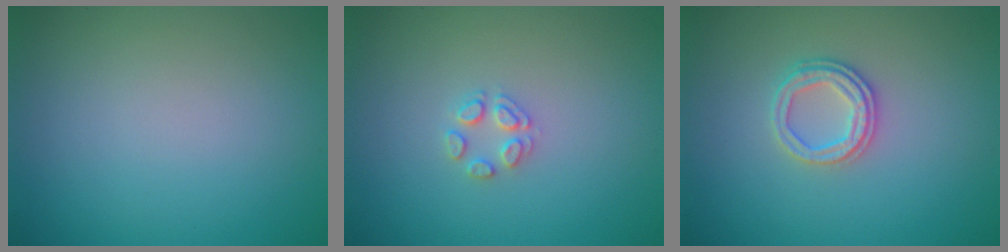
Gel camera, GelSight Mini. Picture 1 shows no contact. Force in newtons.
{"total": 1.7, "press": 1.6, "slide": 0.2}
{"total": 2.5, "press": 2.4, "slide": 0.8}